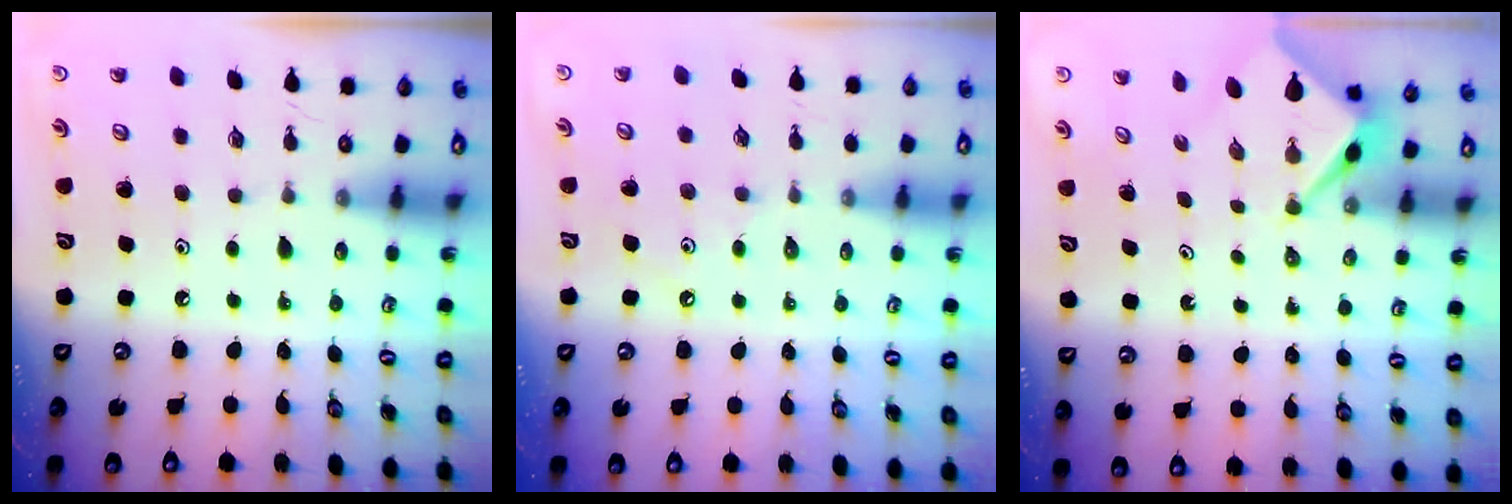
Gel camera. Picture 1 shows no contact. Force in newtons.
{"total": 2.1, "press": 2.1, "slide": 0.4}
{"total": 2.6, "press": 2.6, "slide": 0.1}